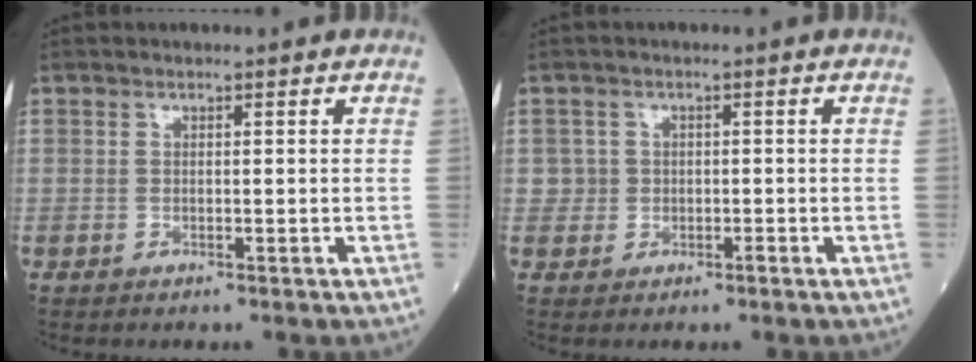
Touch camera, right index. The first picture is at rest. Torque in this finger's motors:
{"motor_torque": [0.58, -0.38, 0.28, 0.09]}